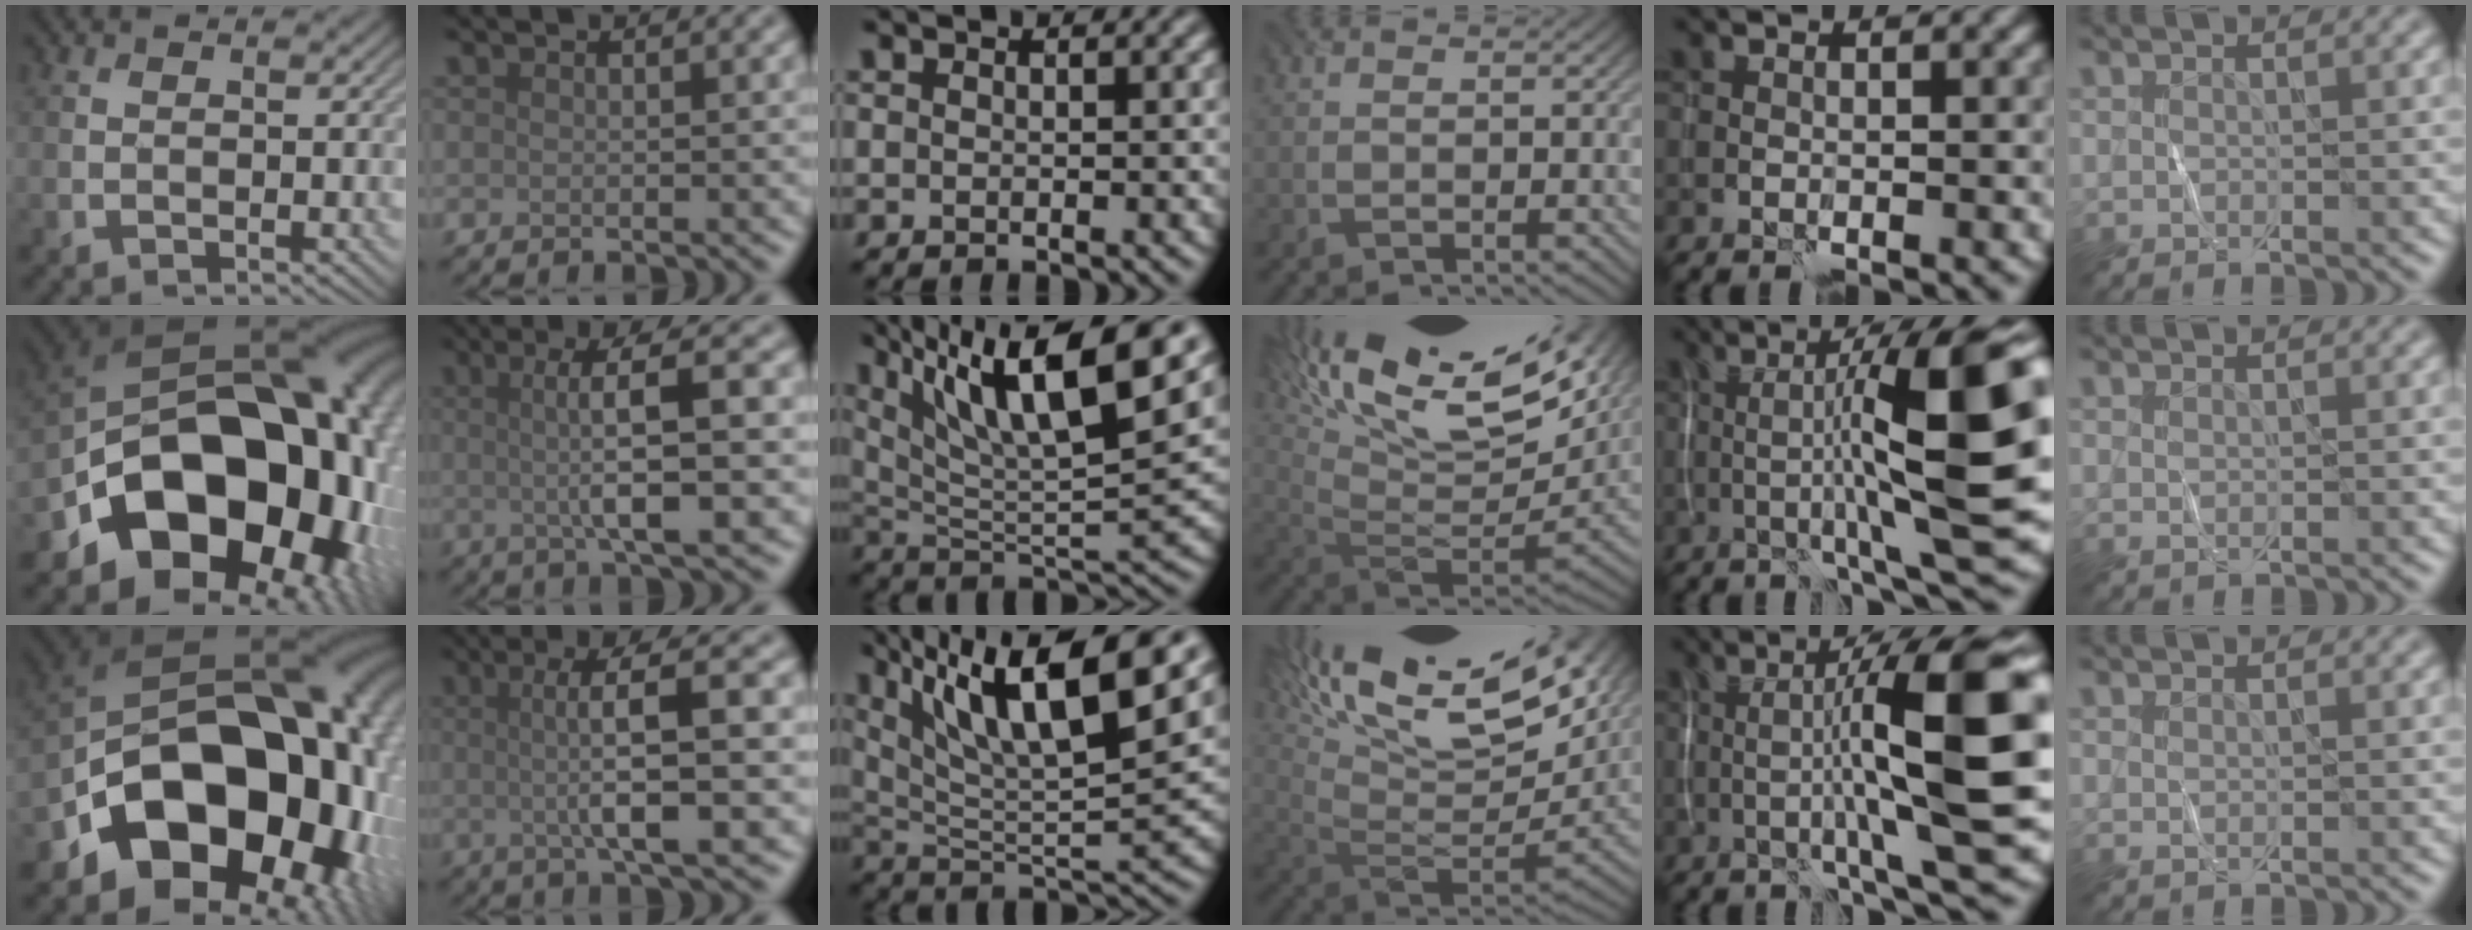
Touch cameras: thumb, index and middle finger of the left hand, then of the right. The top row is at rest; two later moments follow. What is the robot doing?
{"motion": "wrap", "object": "ribbon"}